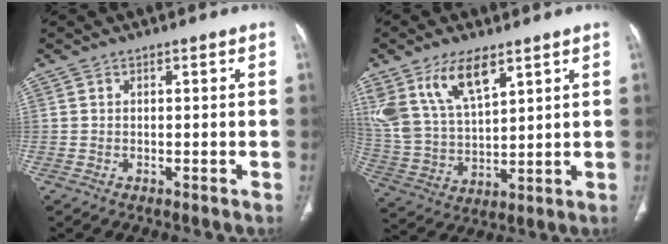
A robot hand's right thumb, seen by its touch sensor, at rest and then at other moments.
{"total": 14.0, "force": [8.2, 6.2, 9.5], "torque": [-0.178, -0.026, 0.171]}